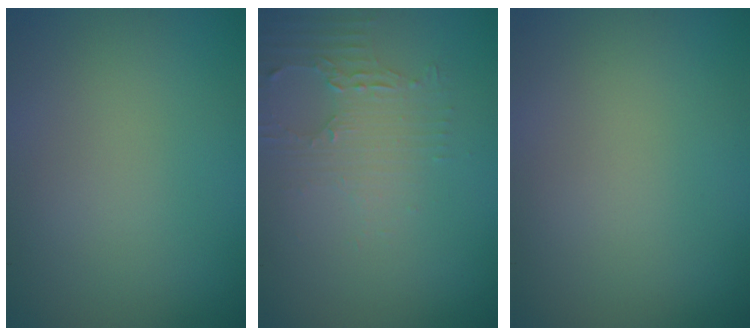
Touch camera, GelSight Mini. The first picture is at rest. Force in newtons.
{"total": 2.7, "press": 2.4, "slide": 1.3}
{"total": 0.0}